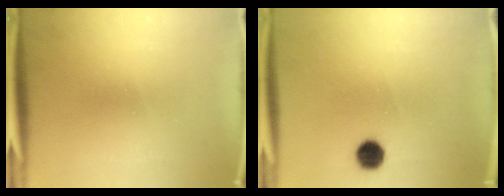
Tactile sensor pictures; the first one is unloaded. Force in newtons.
{"total": 4.8}